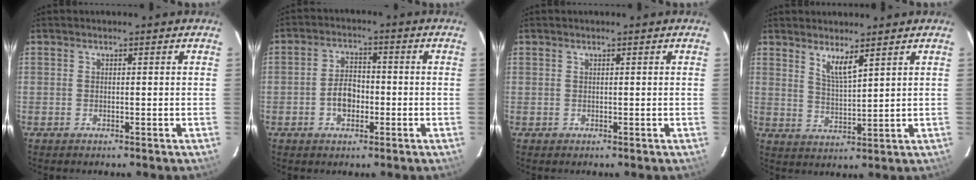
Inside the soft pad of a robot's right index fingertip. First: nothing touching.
{"total": 5.0, "force": [-1.5, 3.4, 3.4], "torque": [-0.064, 0.013, -0.023]}
{"total": 0.7, "force": [0.0, 0.7, -0.1], "torque": [0.003, 0.004, 0.002]}
{"total": 4.6, "force": [3.3, 0.7, 3.1], "torque": [-0.059, -0.006, 0.063]}